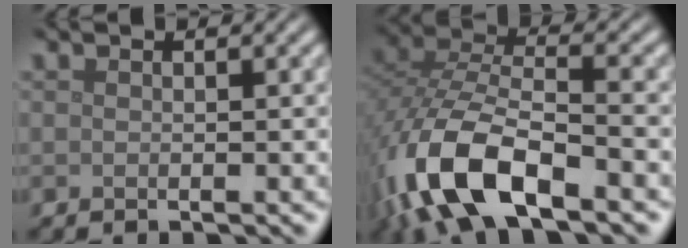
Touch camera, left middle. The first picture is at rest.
{"total": 11.9, "force": [-6.0, 5.4, 8.8], "torque": [-0.206, -0.023, -0.119]}